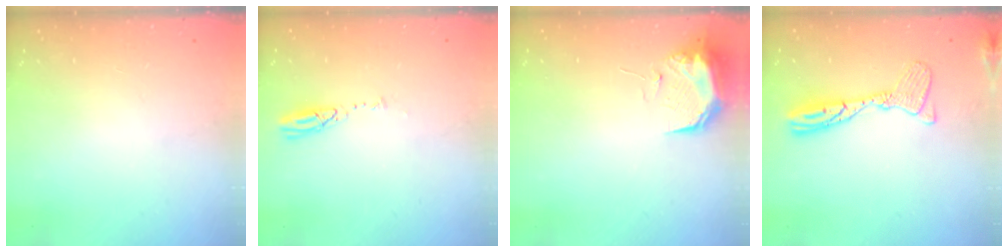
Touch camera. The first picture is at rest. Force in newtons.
{"total": 3.7, "press": 3.7, "slide": 0.2}
{"total": 9.6, "press": 9.6, "slide": 1.2}
{"total": 13.5, "press": 13.4, "slide": 1.3}